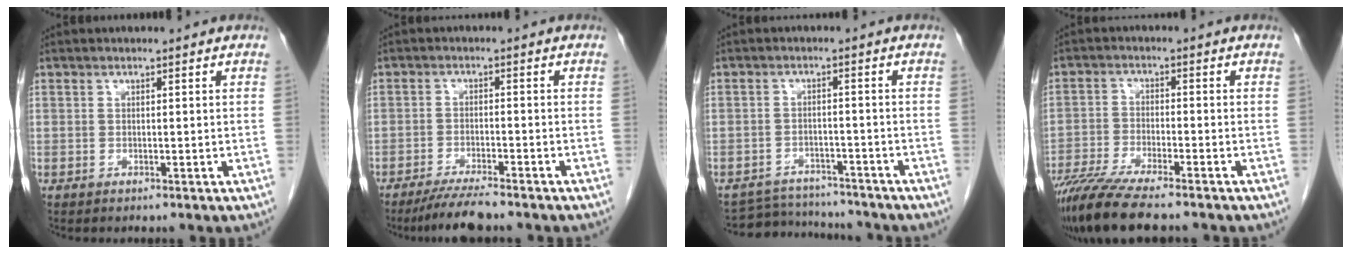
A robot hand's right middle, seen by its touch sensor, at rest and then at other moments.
{"total": 5.1, "force": [-4.4, 0.0, 2.7], "torque": [-0.047, -0.014, -0.078]}
{"total": 7.7, "force": [-7.5, 1.6, 0.2], "torque": [0.001, 0.008, -0.111]}
{"total": 10.5, "force": [-8.7, 0.9, 5.9], "torque": [-0.101, -0.027, -0.146]}